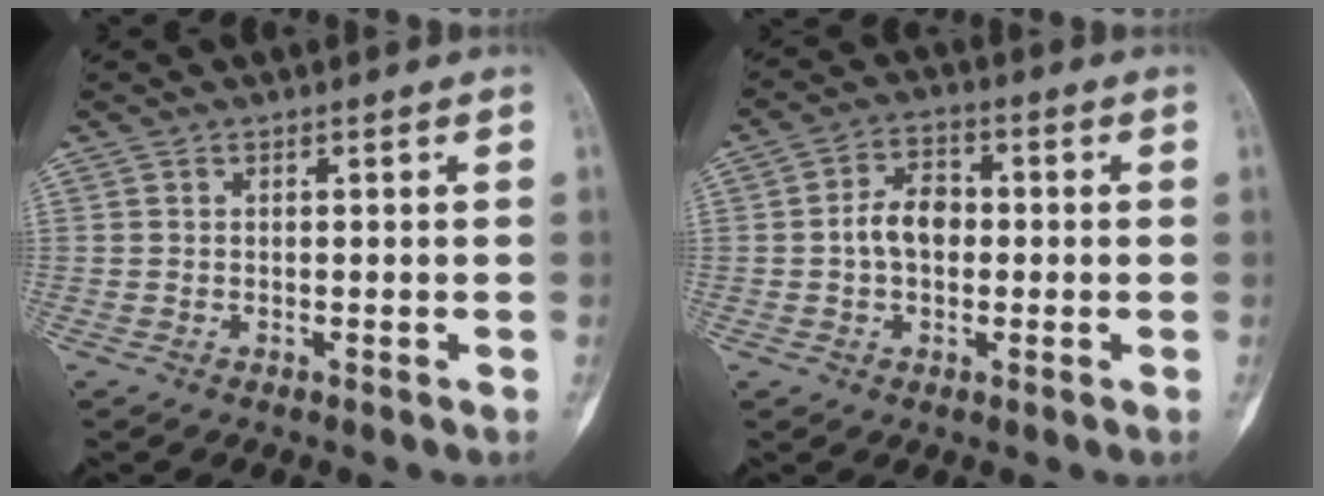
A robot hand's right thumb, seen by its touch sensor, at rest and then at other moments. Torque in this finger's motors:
{"motor_torque": [0.08, 0.08, 0.02, -0.01, 0.03]}